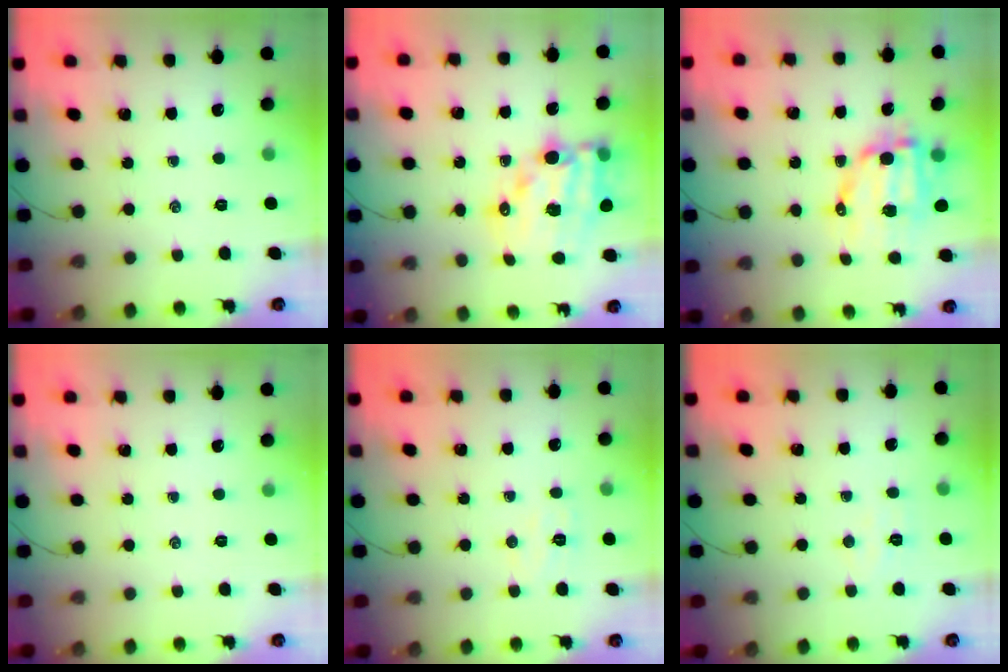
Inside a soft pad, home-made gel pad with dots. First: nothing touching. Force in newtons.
{"total": 17.1, "press": 16.7, "slide": 3.7}
{"total": 10.5, "press": 10.3, "slide": 2.2}
{"total": 0.0}
{"total": 5.0, "press": 4.9, "slide": 1.0}
{"total": 3.8, "press": 3.7, "slide": 0.8}